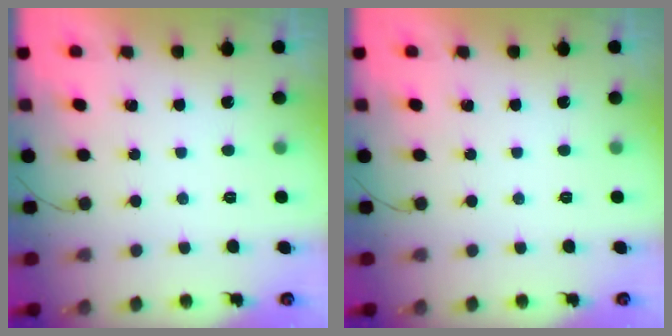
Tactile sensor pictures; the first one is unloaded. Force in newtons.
{"total": 0.0}